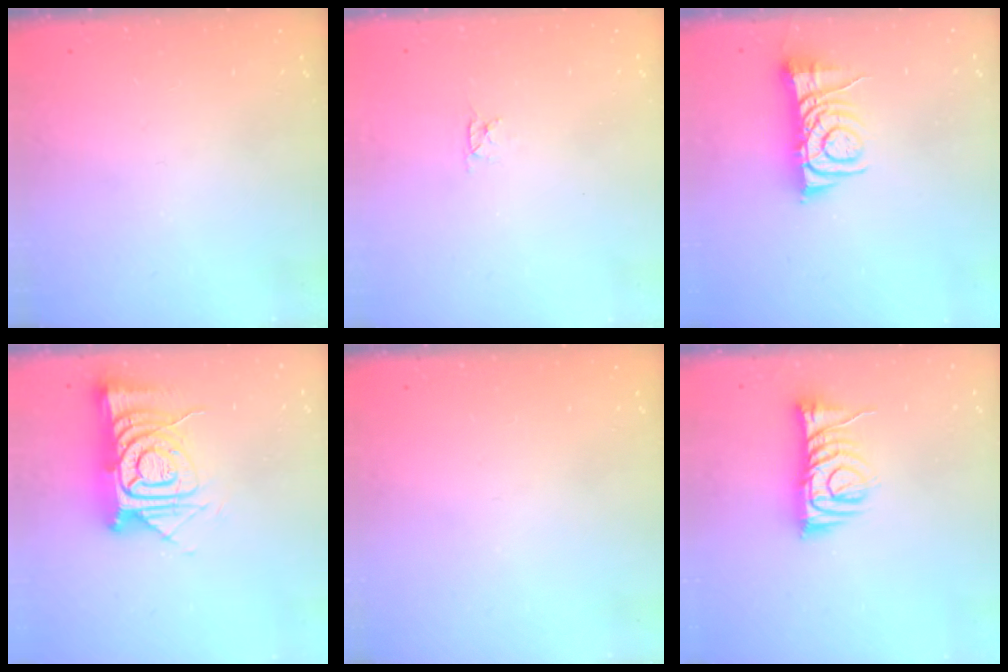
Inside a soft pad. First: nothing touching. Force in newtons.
{"total": 2.8, "press": 2.8, "slide": 0.3}
{"total": 7.0, "press": 7.0, "slide": 0.9}
{"total": 15.8, "press": 15.7, "slide": 1.4}
{"total": 0.0}
{"total": 9.6, "press": 9.6, "slide": 0.5}